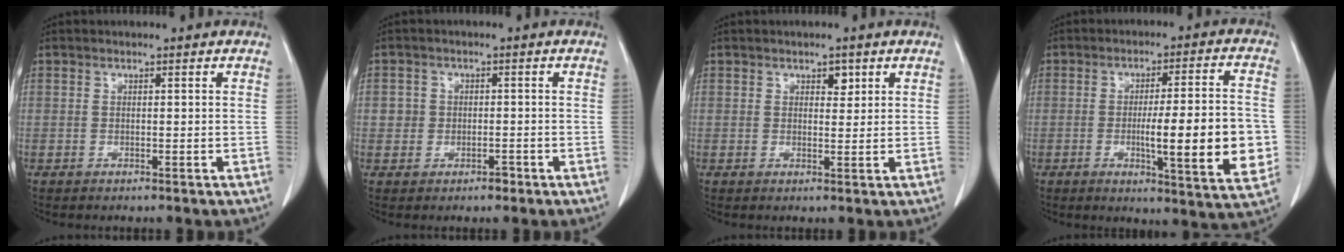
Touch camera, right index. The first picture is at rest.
{"total": 2.6, "force": [-0.7, 2.4, 0.9], "torque": [-0.005, 0.008, -0.008]}
{"total": 1.8, "force": [1.0, 1.0, 1.1], "torque": [-0.012, -0.001, 0.015]}
{"total": 14.6, "force": [-2.3, 1.5, 14.3], "torque": [-0.197, -0.004, -0.030]}